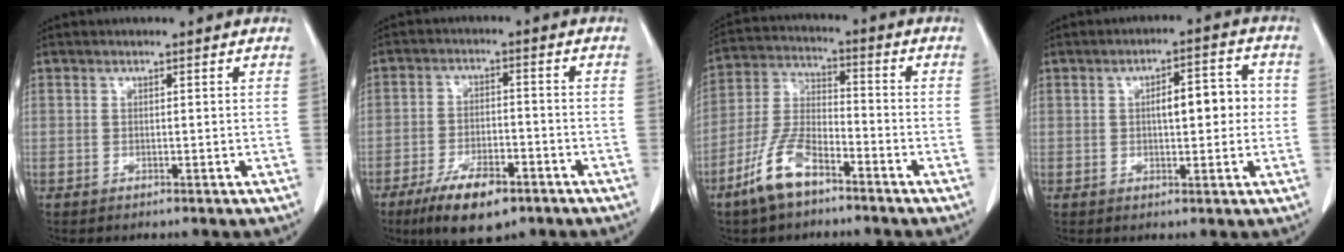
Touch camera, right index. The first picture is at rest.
{"total": 9.4, "force": [-6.0, 3.2, 6.5], "torque": [-0.116, -0.010, -0.098]}
{"total": 10.3, "force": [-6.8, 3.4, 6.9], "torque": [-0.160, -0.005, -0.136]}
{"total": 6.6, "force": [0.4, 2.3, 6.1], "torque": [-0.089, 0.024, 0.006]}